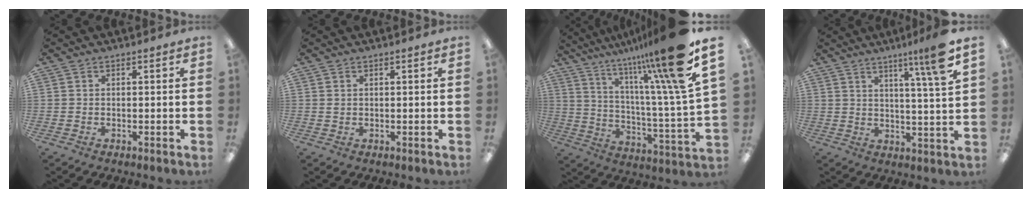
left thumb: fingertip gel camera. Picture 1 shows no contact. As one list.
[{"total": 0.7, "force": [0.4, 0.4, 0.4], "torque": [-0.009, 0.003, 0.007]}, {"total": 21.9, "force": [14.8, 2.2, 16.0], "torque": [-0.257, -0.096, 0.224]}, {"total": 10.1, "force": [6.5, 0.1, 7.7], "torque": [-0.116, -0.032, 0.097]}]